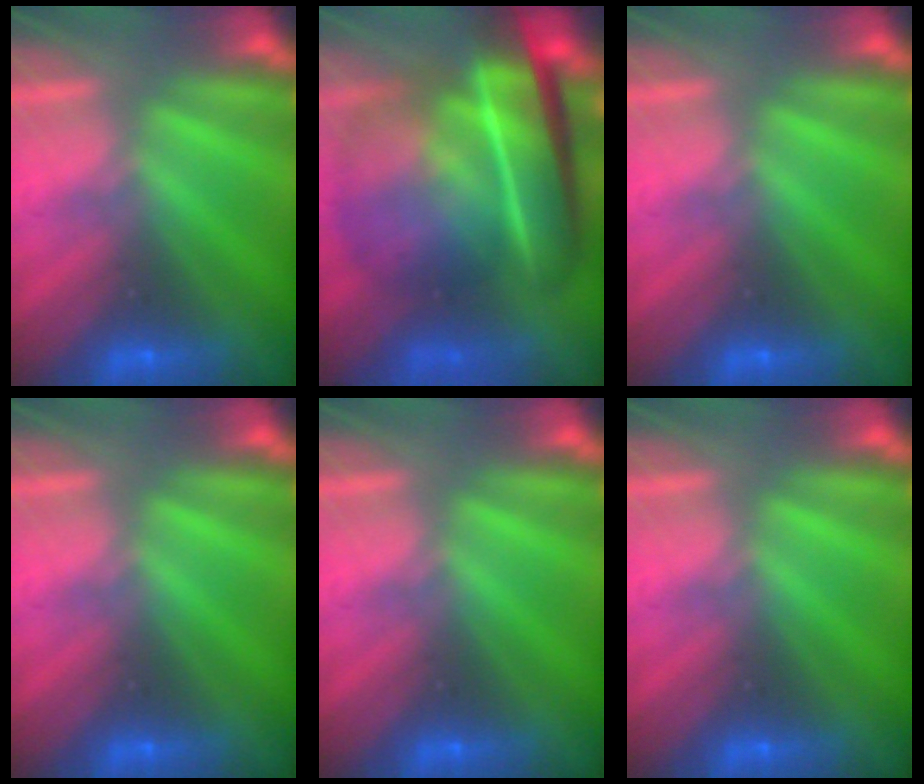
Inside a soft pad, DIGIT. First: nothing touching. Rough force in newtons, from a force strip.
{"total": 5.9}
{"total": 0.0}
{"total": 0.0}
{"total": 0.0}
{"total": 0.0}